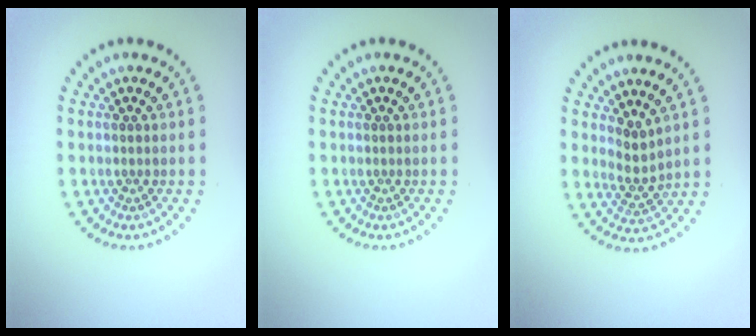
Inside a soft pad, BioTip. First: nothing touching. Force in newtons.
{"total": 0.0}
{"total": 2.3, "press": 1.8, "slide": 1.4}